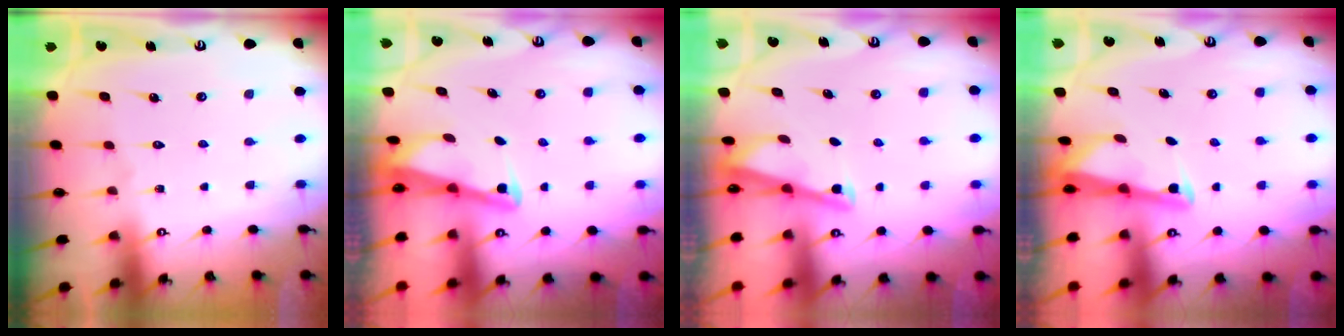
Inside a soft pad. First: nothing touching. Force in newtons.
{"total": 2.9, "press": 2.9, "slide": 0.4}
{"total": 2.7, "press": 2.7, "slide": 0.3}
{"total": 2.9, "press": 2.9, "slide": 0.2}